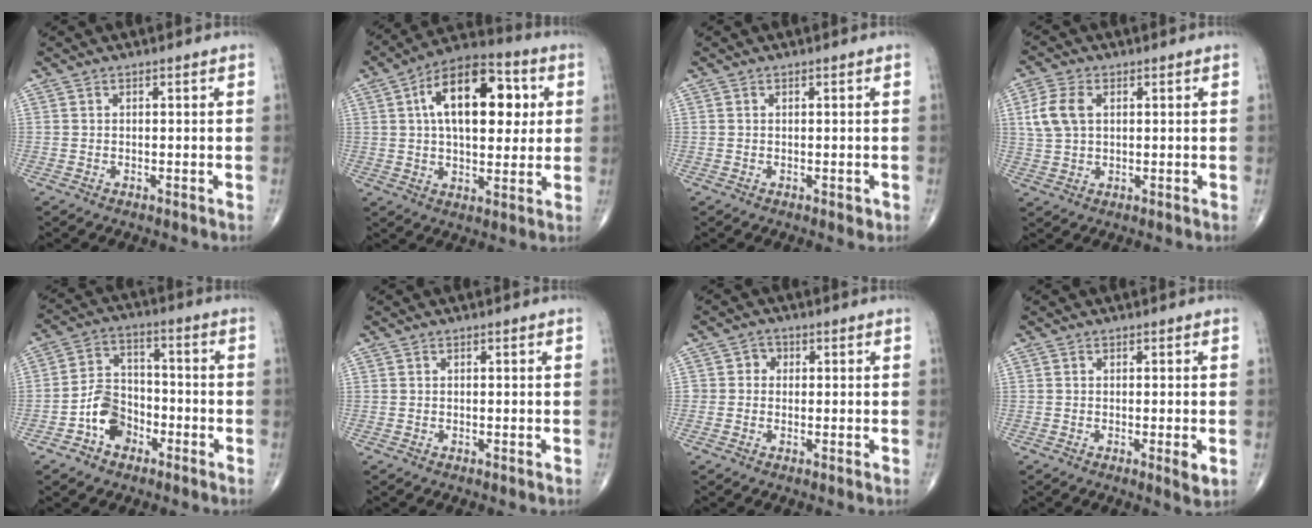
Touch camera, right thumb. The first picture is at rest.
{"total": 18.6, "force": [4.4, 9.8, 15.2], "torque": [-0.203, 0.015, 0.062]}
{"total": 0.9, "force": [-0.2, 0.5, 0.7], "torque": [-0.004, -0.001, -0.001]}
{"total": 6.5, "force": [1.6, 4.1, 4.8], "torque": [-0.106, 0.006, 0.032]}
{"total": 8.7, "force": [-4.0, 6.2, 4.7], "torque": [-0.061, 0.038, -0.078]}
{"total": 0.0}
{"total": 2.2, "force": [0.1, 2.1, 0.7], "torque": [0.008, 0.007, -0.005]}
{"total": 2.5, "force": [-0.5, 0.3, 2.4], "torque": [-0.037, -0.009, -0.011]}